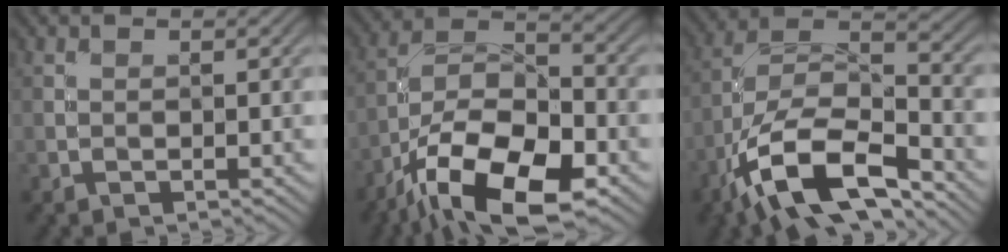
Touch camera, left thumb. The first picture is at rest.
{"total": 15.7, "force": [-9.2, 6.5, 10.9], "torque": [-0.207, -0.013, -0.179]}
{"total": 14.5, "force": [-8.9, 5.5, 10.1], "torque": [-0.200, -0.011, -0.180]}